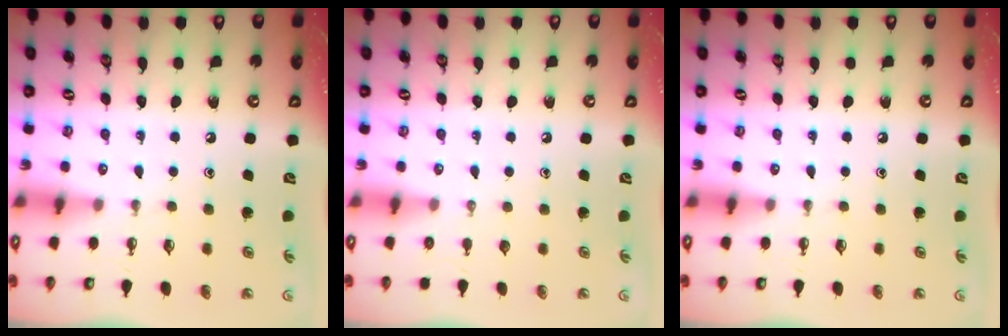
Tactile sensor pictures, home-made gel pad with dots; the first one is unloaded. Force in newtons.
{"total": 0.0}
{"total": 0.0}